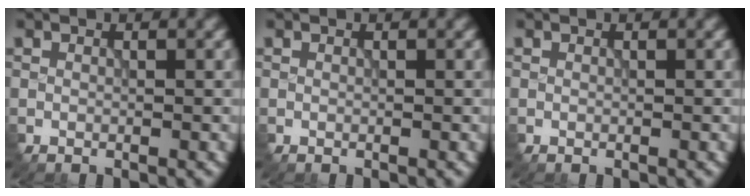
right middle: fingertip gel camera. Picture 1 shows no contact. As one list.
[{"total": 0.0}, {"total": 0.0}]